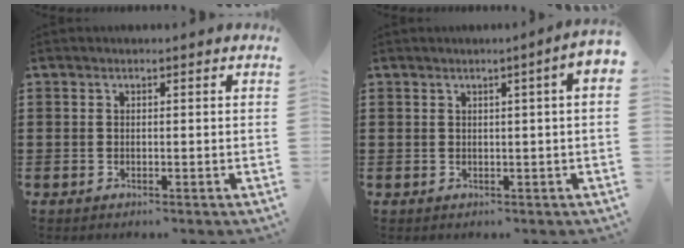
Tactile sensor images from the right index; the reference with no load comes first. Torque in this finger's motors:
{"motor_torque": [1.23, 0.01, 0.22, 0.08]}